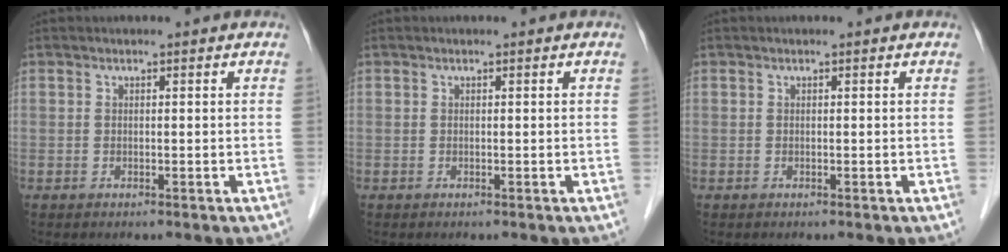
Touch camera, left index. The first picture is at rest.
{"total": 0.0}
{"total": 0.0}